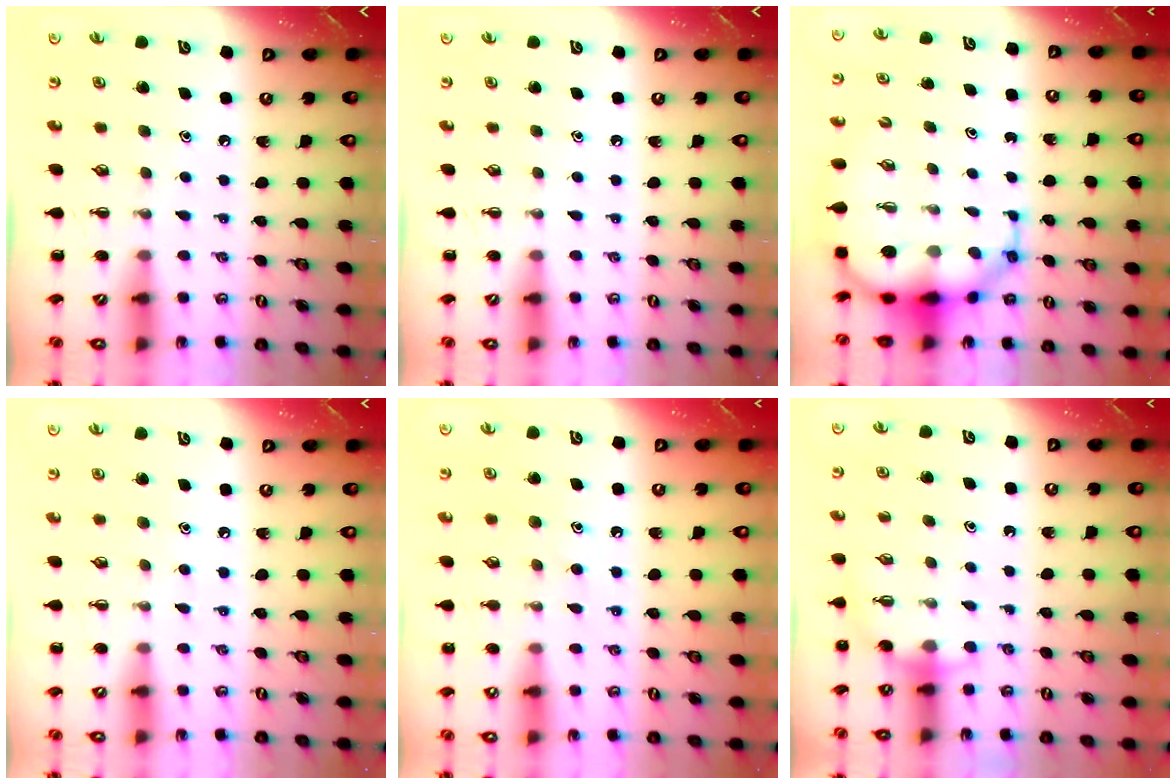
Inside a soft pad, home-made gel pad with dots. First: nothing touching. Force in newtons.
{"total": 0.0}
{"total": 10.0, "press": 9.6, "slide": 2.9}
{"total": 5.6, "press": 5.4, "slide": 1.4}
{"total": 8.4, "press": 8.4, "slide": 1.2}
{"total": 5.6, "press": 5.5, "slide": 1.0}